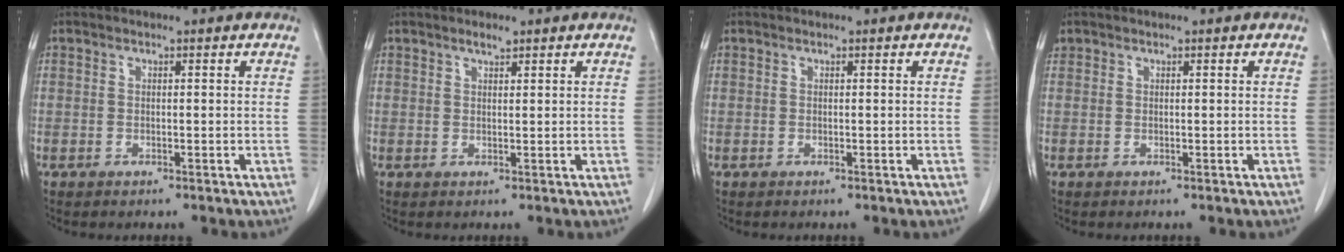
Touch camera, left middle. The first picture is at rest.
{"total": 1.3, "force": [1.0, 0.3, 0.7], "torque": [-0.017, 0.000, 0.020]}
{"total": 0.0}
{"total": 0.6, "force": [0.4, 0.4, 0.0], "torque": [0.001, 0.011, 0.009]}